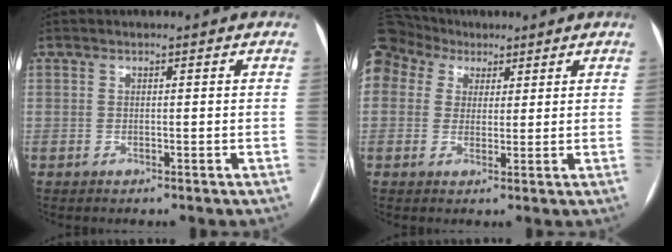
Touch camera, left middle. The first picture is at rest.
{"total": 11.0, "force": [6.3, 8.4, 3.1], "torque": [-0.091, 0.057, 0.123]}